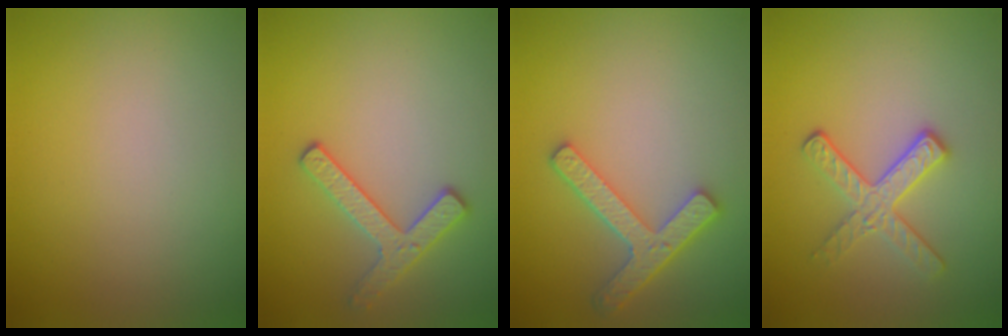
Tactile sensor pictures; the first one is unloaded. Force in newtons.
{"total": 2.5, "press": 2.4, "slide": 0.5}
{"total": 4.3, "press": 3.4, "slide": 2.6}
{"total": 2.9, "press": 2.6, "slide": 1.3}